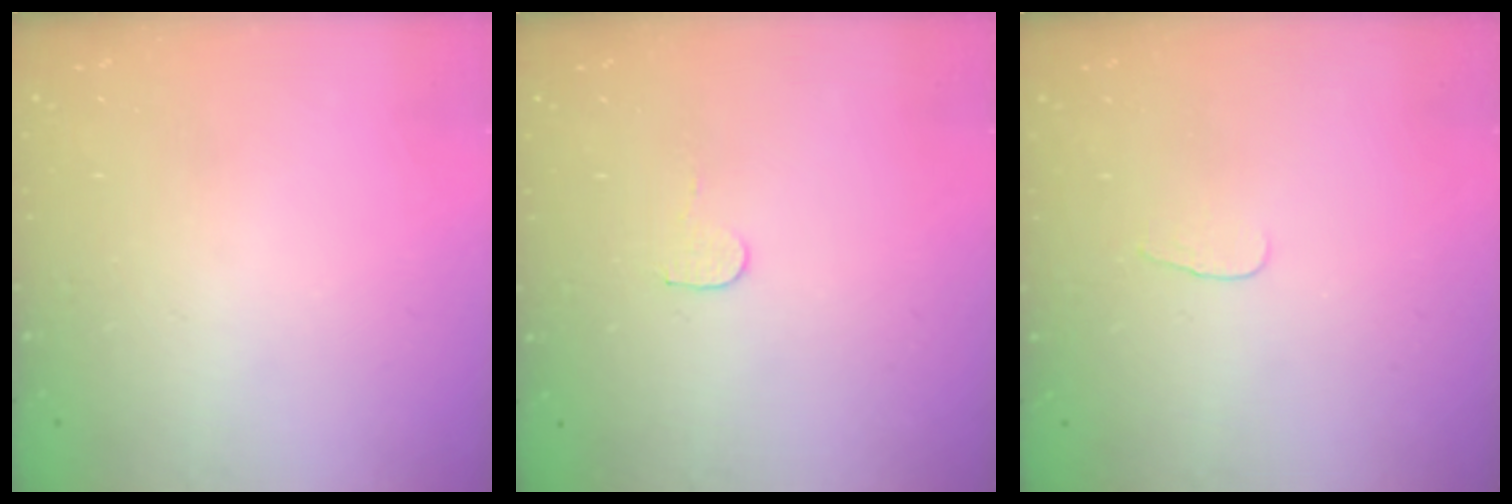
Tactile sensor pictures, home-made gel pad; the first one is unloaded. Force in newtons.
{"total": 4.5, "press": 4.5, "slide": 0.4}
{"total": 2.8, "press": 2.8, "slide": 0.3}